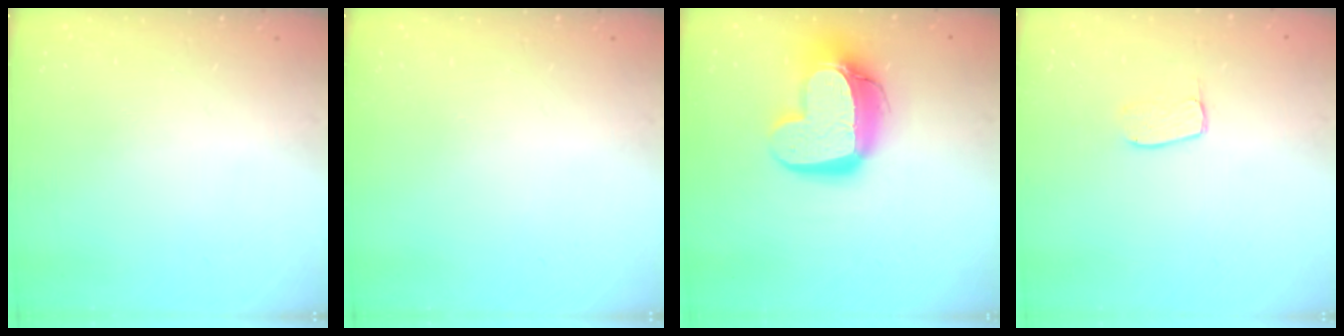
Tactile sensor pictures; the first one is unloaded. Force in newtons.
{"total": 0.0}
{"total": 15.3, "press": 15.3, "slide": 1.4}
{"total": 4.9, "press": 4.8, "slide": 0.4}